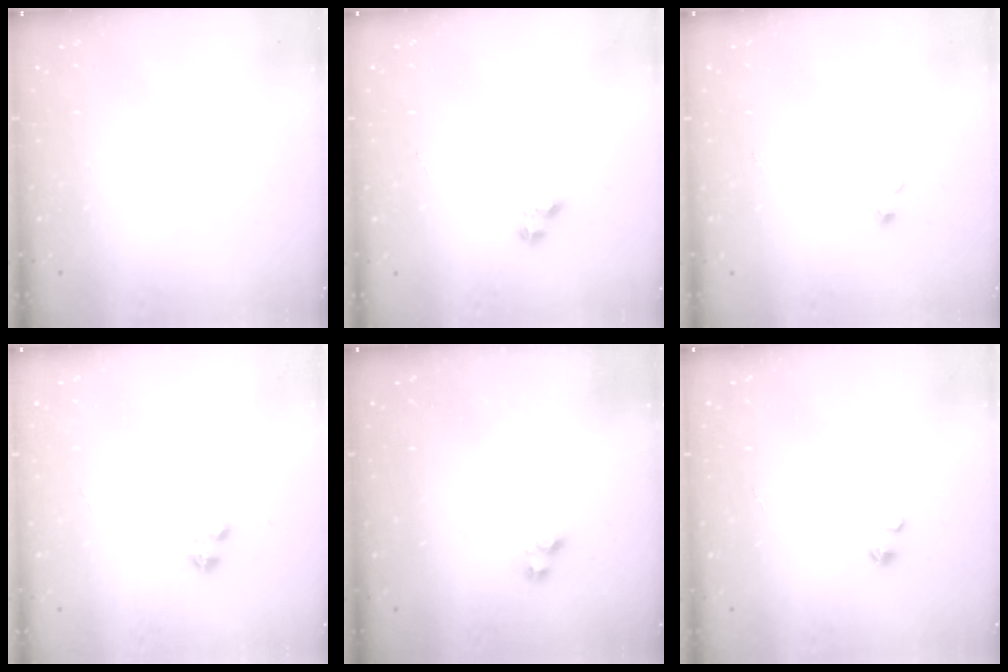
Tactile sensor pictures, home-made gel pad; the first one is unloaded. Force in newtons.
{"total": 2.1, "press": 2.1, "slide": 0.3}
{"total": 0.0}
{"total": 1.8, "press": 1.8, "slide": 0.4}
{"total": 1.6, "press": 1.5, "slide": 0.3}
{"total": 0.0}